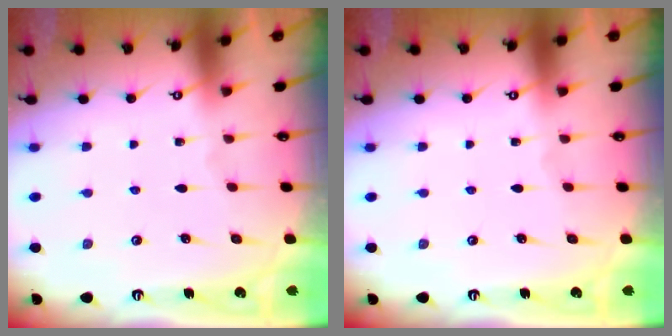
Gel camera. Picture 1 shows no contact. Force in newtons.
{"total": 0.0}